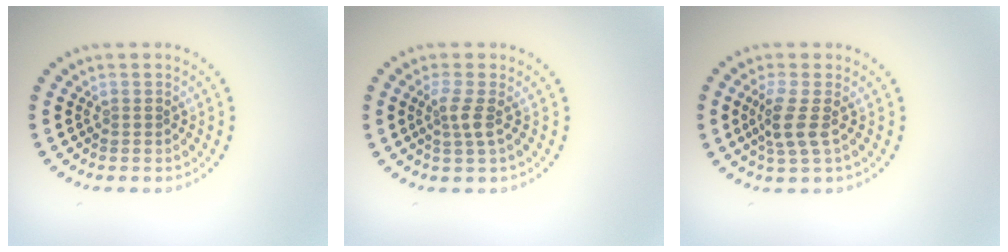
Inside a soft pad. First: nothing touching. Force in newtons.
{"total": 1.9, "press": 1.5, "slide": 1.2}
{"total": 2.7, "press": 2.1, "slide": 1.7}